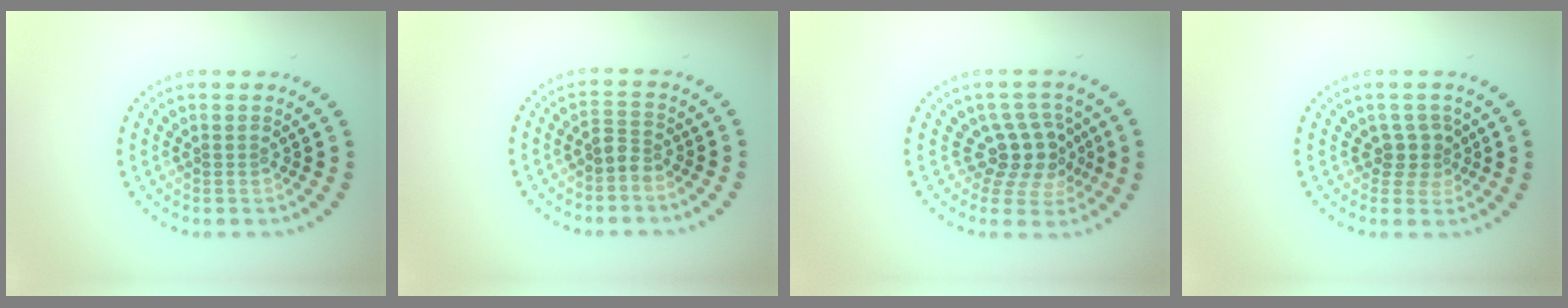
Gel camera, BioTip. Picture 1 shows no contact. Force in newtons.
{"total": 1.7, "press": 1.3, "slide": 1.1}
{"total": 3.5, "press": 2.8, "slide": 2.1}
{"total": 2.1, "press": 1.6, "slide": 1.4}